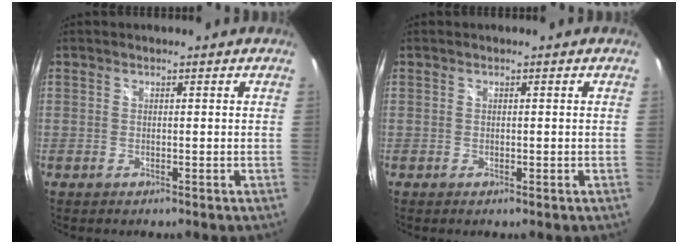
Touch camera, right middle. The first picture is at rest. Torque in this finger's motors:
{"motor_torque": [-0.11, 0.03, -0.01, 0.01]}